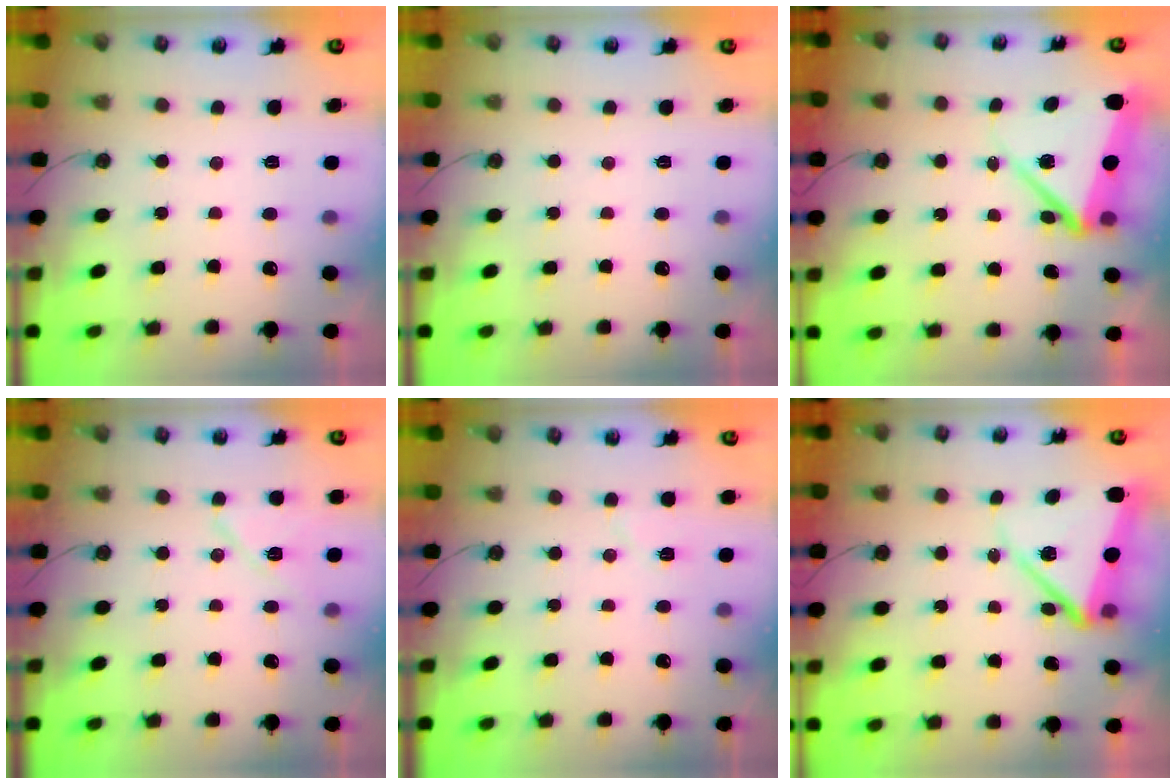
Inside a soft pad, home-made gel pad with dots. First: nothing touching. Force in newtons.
{"total": 0.0}
{"total": 9.5, "press": 9.3, "slide": 1.6}
{"total": 8.1, "press": 8.1, "slide": 0.5}
{"total": 6.8, "press": 4.3, "slide": 5.2}
{"total": 10.4, "press": 10.2, "slide": 1.9}